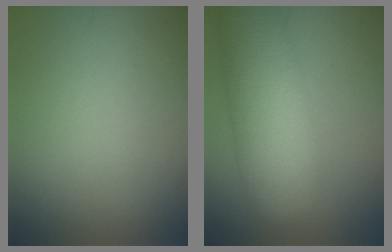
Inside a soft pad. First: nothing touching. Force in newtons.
{"total": 10.5, "press": 10.5, "slide": 0.8}